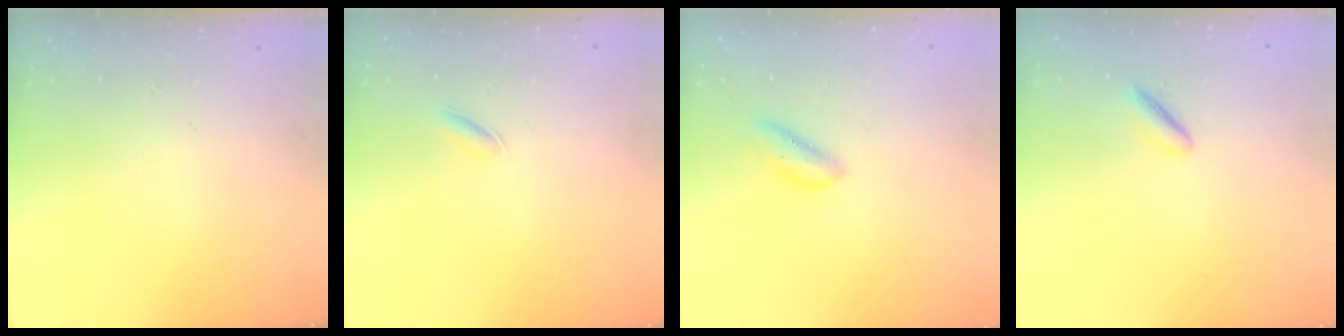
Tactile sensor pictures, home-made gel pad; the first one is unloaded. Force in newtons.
{"total": 2.1, "press": 2.1, "slide": 0.6}
{"total": 2.2, "press": 2.2, "slide": 0.4}
{"total": 1.9, "press": 1.9, "slide": 0.4}